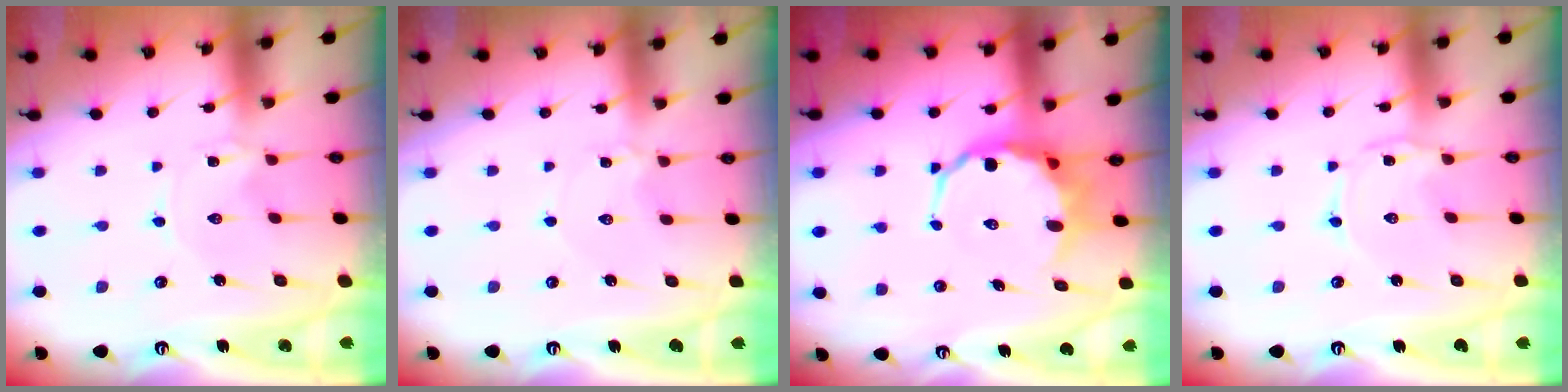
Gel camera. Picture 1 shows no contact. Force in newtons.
{"total": 2.2, "press": 2.2, "slide": 0.2}
{"total": 7.4, "press": 7.1, "slide": 1.9}
{"total": 0.8, "press": 0.8, "slide": 0.2}